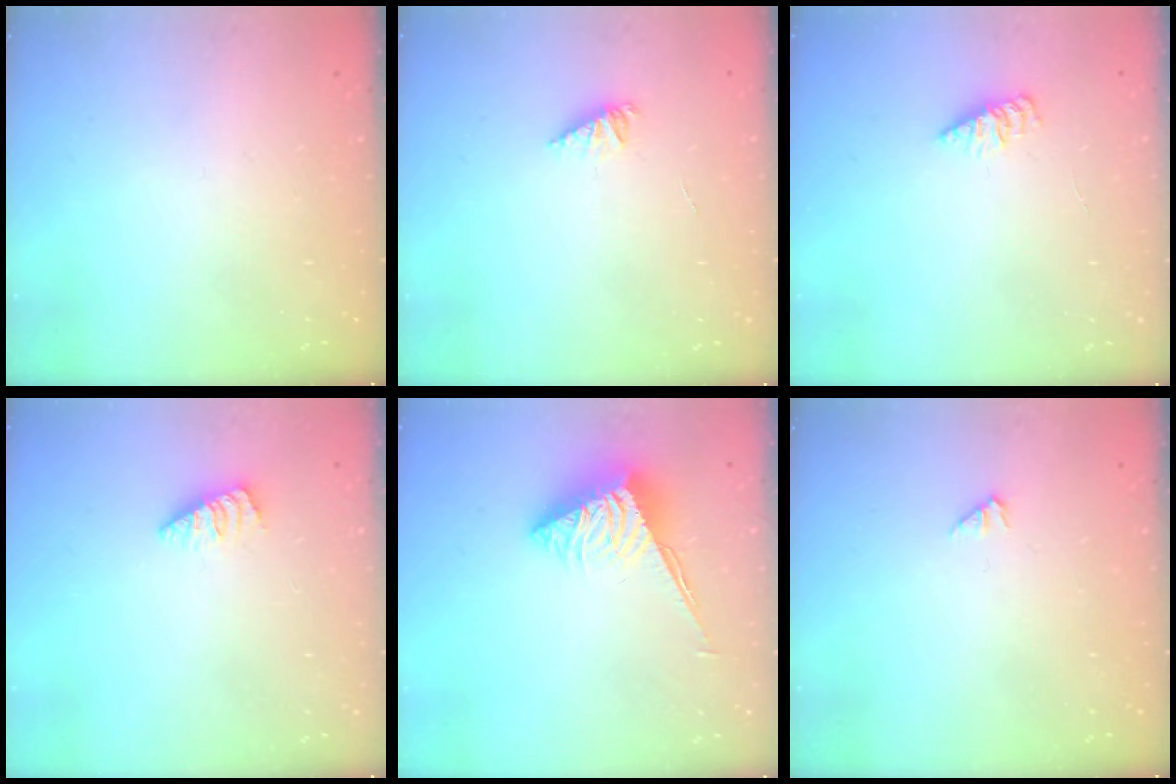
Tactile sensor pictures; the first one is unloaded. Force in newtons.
{"total": 1.7, "press": 1.6, "slide": 0.4}
{"total": 2.4, "press": 2.4, "slide": 0.3}
{"total": 1.0, "press": 1.0, "slide": 0.2}
{"total": 5.3, "press": 5.2, "slide": 0.1}
{"total": 0.0}